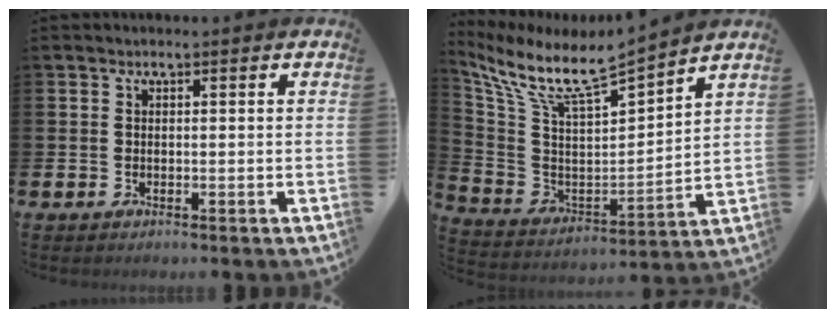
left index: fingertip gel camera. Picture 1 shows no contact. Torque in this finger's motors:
{"motor_torque": [0.06, -1.70, 0.40, 0.18]}